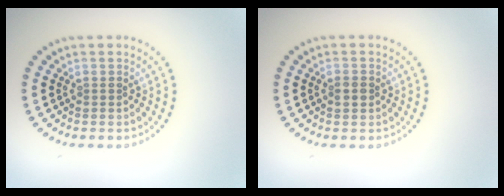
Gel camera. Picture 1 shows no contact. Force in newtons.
{"total": 1.5, "press": 1.5, "slide": 0.2}